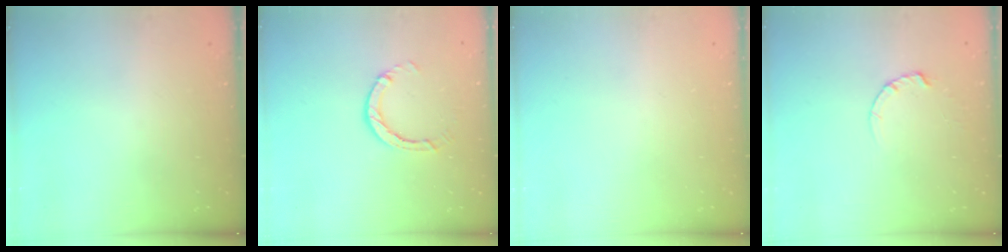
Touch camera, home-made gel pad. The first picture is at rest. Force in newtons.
{"total": 2.9, "press": 2.9, "slide": 0.5}
{"total": 0.0}
{"total": 2.4, "press": 2.4, "slide": 0.3}